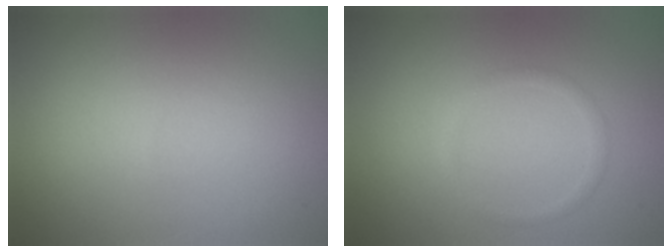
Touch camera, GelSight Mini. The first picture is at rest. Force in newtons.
{"total": 1.0, "press": 1.0, "slide": 0.1}